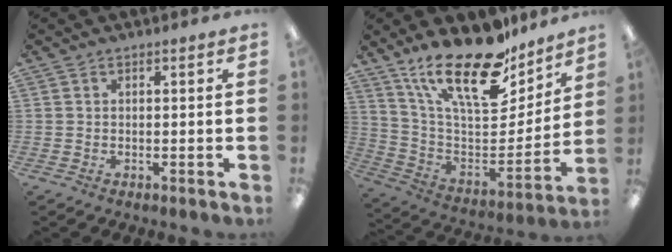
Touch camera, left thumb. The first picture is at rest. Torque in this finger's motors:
{"motor_torque": [0.63, 0.53, 1.44, -1.33, 0.50]}